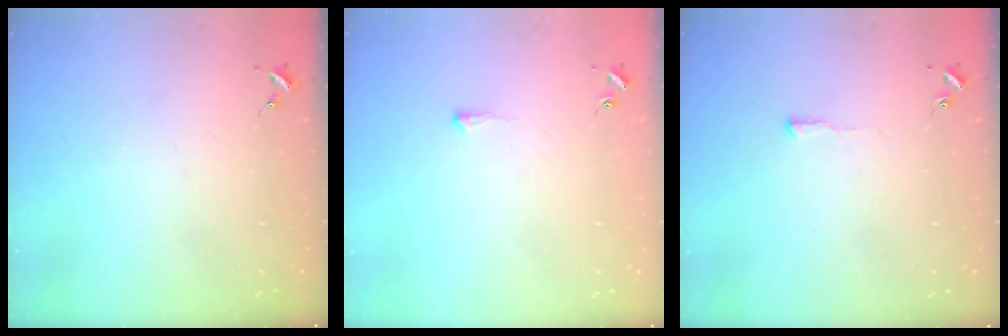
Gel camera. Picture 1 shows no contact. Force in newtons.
{"total": 2.9, "press": 2.8, "slide": 0.5}
{"total": 3.3, "press": 3.3, "slide": 0.6}